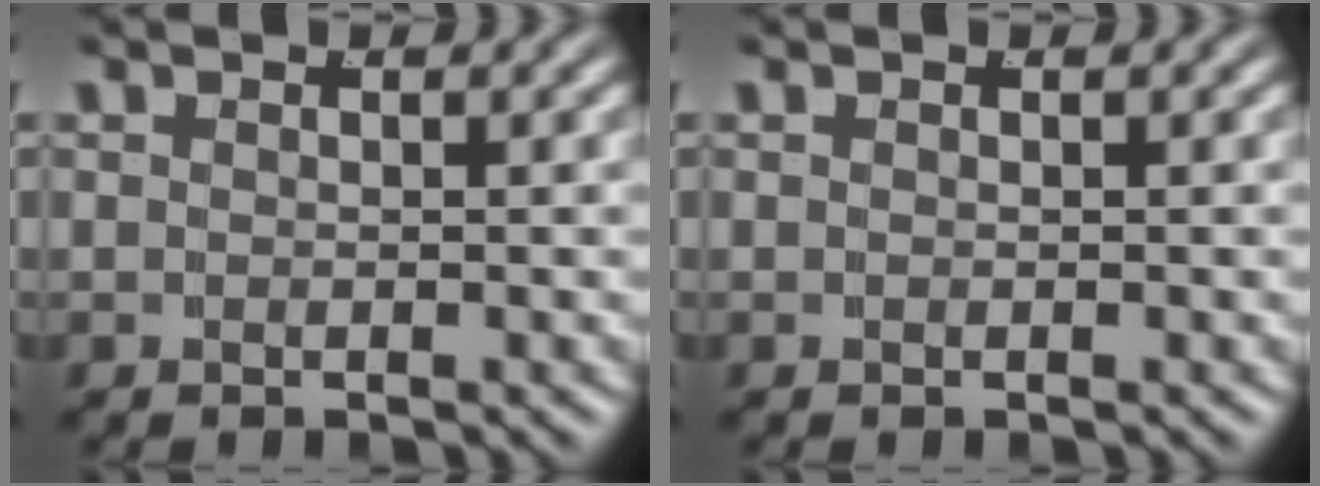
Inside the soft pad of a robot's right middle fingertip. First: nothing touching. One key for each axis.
{"total": 0.0}